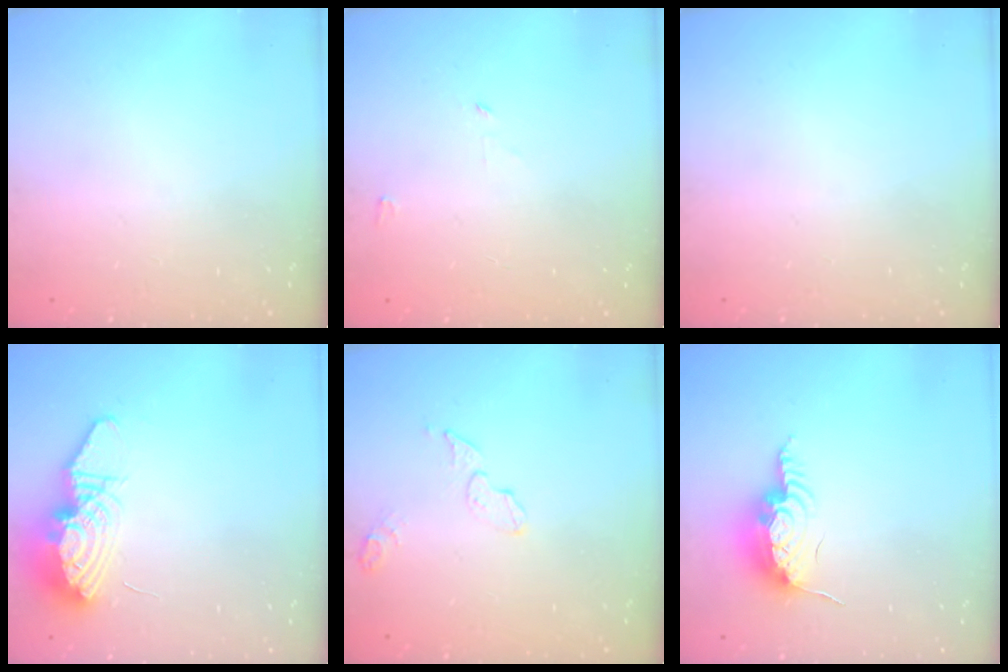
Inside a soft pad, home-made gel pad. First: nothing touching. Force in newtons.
{"total": 2.4, "press": 2.4, "slide": 0.2}
{"total": 0.0}
{"total": 12.0, "press": 11.9, "slide": 1.4}
{"total": 4.4, "press": 4.4, "slide": 0.4}
{"total": 12.9, "press": 12.9, "slide": 0.8}